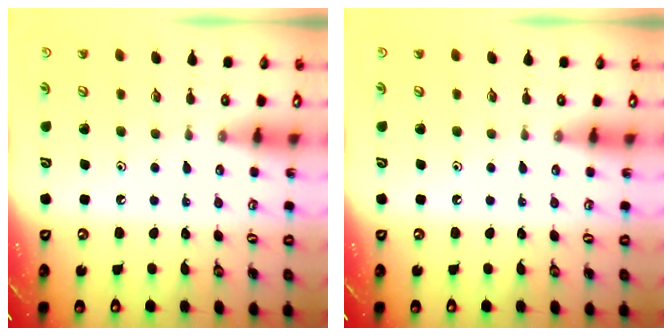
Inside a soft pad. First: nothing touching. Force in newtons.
{"total": 0.0}